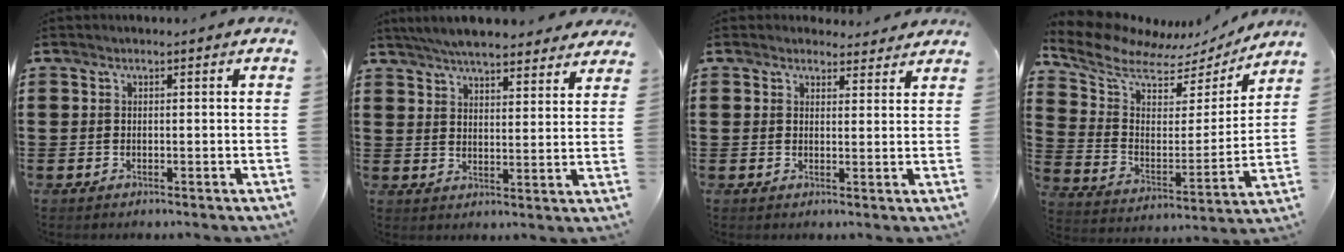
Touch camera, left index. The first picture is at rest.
{"total": 6.3, "force": [5.9, 0.5, 2.0], "torque": [-0.060, -0.017, 0.109]}
{"total": 3.0, "force": [2.7, 1.2, 0.3], "torque": [-0.005, -0.006, 0.050]}
{"total": 7.9, "force": [6.7, 3.2, 2.6], "torque": [-0.091, -0.043, 0.116]}